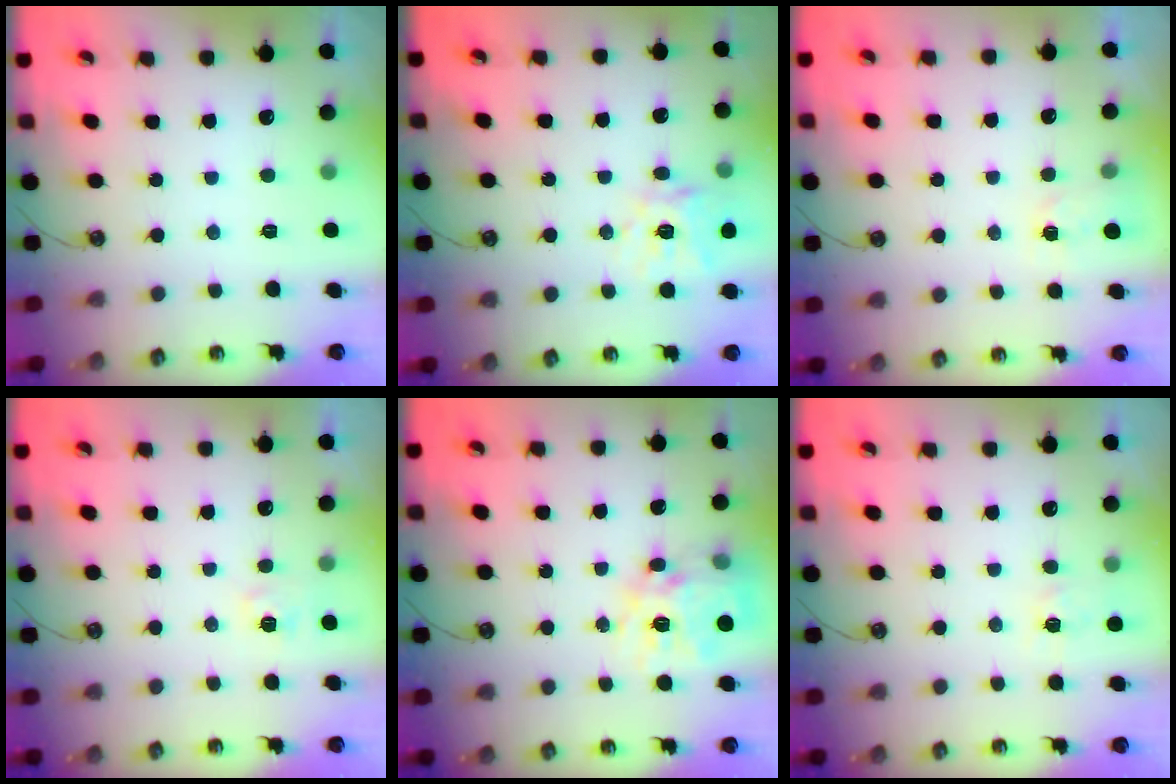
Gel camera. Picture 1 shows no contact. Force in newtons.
{"total": 14.7, "press": 14.6, "slide": 1.7}
{"total": 2.7, "press": 2.6, "slide": 0.4}
{"total": 2.7, "press": 2.6, "slide": 0.3}
{"total": 15.1, "press": 15.0, "slide": 1.6}
{"total": 5.0, "press": 4.9, "slide": 0.8}